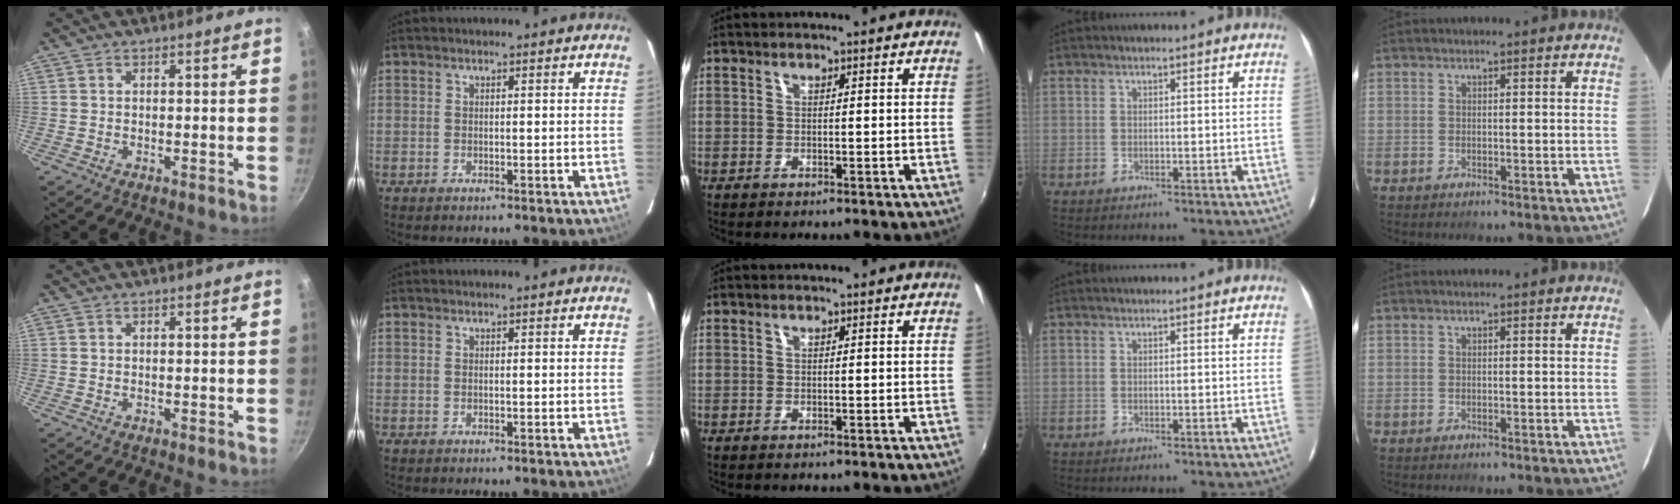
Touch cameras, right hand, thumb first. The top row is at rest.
{}